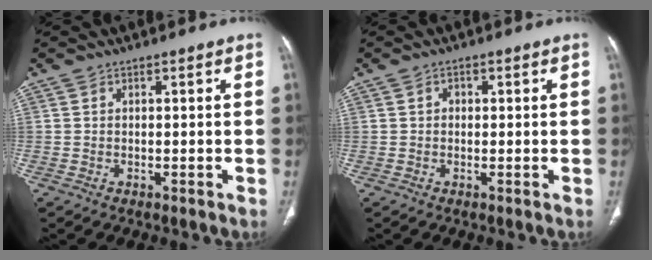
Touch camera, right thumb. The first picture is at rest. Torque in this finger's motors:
{"motor_torque": [0.15, -0.38, -0.48, 0.27, 0.09]}